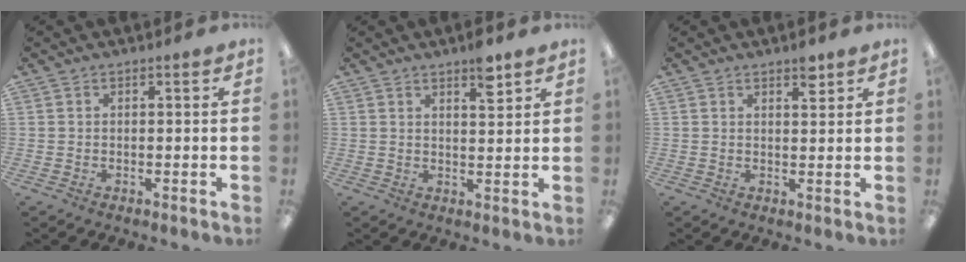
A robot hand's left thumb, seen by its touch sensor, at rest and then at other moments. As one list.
[{"total": 5.4, "force": [3.8, 1.7, 3.5], "torque": [-0.038, -0.020, 0.057]}, {"total": 3.7, "force": [2.6, 1.5, 2.2], "torque": [-0.017, -0.013, 0.040]}]